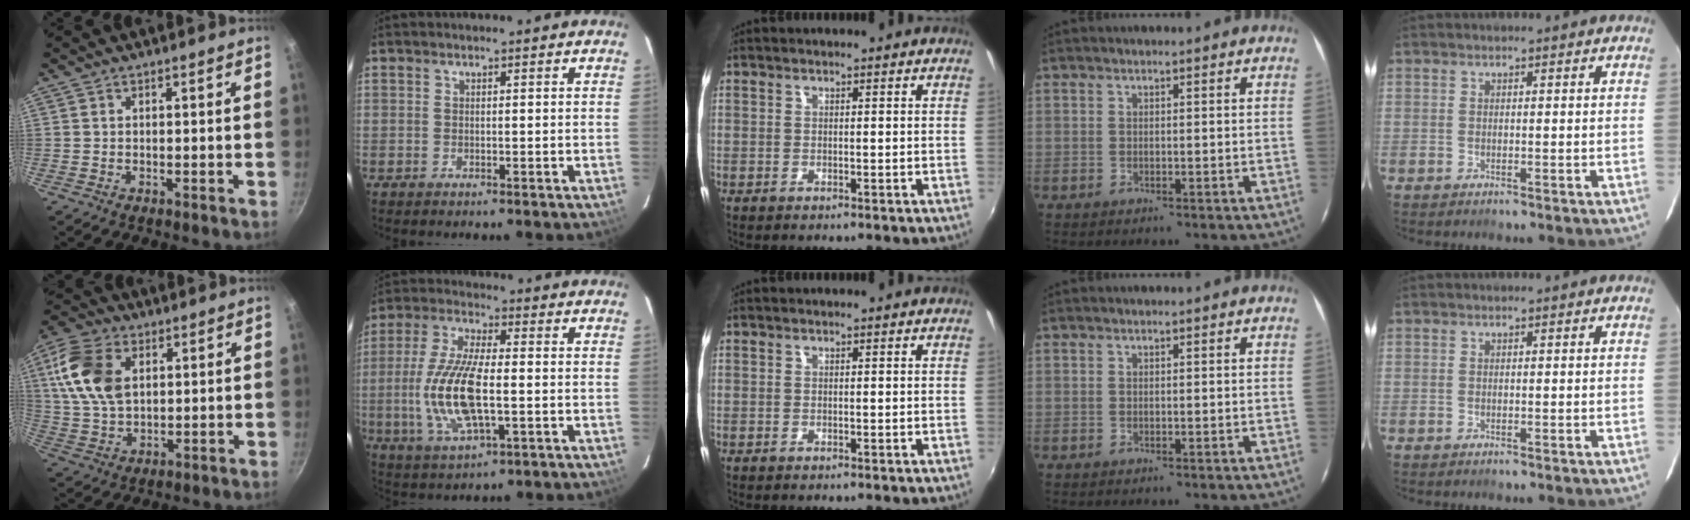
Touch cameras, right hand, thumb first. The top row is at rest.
{"thumb": {"total": 13.8, "force": [3.9, 8.8, 9.8], "torque": [-0.179, -0.003, 0.073]}, "index": {"total": 14.5, "force": [-2.2, 4.9, 13.4], "torque": [-0.282, -0.005, -0.041]}}